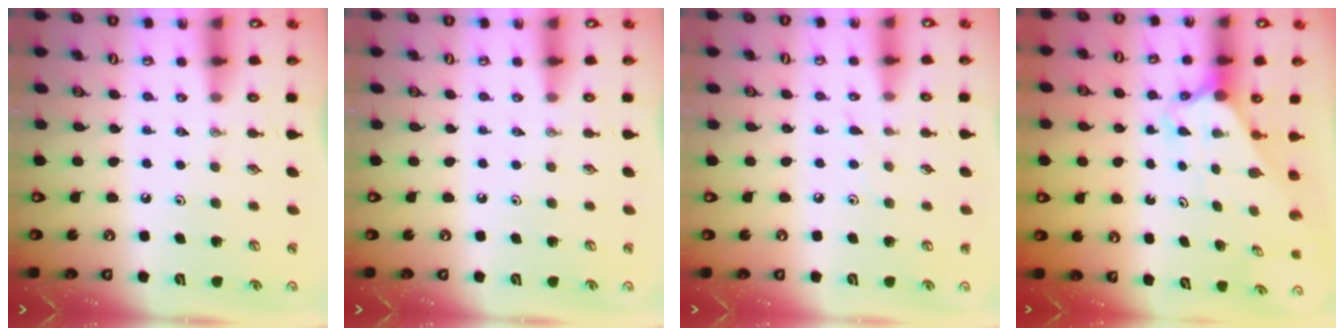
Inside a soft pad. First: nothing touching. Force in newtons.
{"total": 0.0}
{"total": 3.2, "press": 3.2, "slide": 0.4}
{"total": 2.6, "press": 2.6, "slide": 0.2}